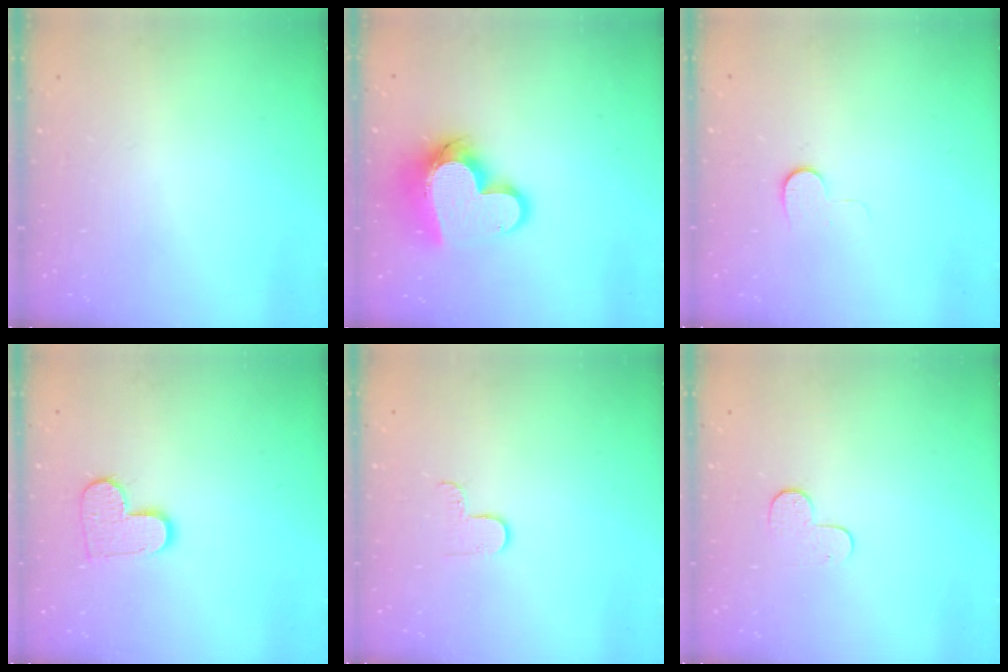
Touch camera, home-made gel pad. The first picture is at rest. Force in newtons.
{"total": 16.9, "press": 16.9, "slide": 1.7}
{"total": 4.9, "press": 4.9, "slide": 0.4}
{"total": 10.4, "press": 10.4, "slide": 0.6}
{"total": 3.3, "press": 3.3, "slide": 0.4}
{"total": 5.5, "press": 5.5, "slide": 0.6}